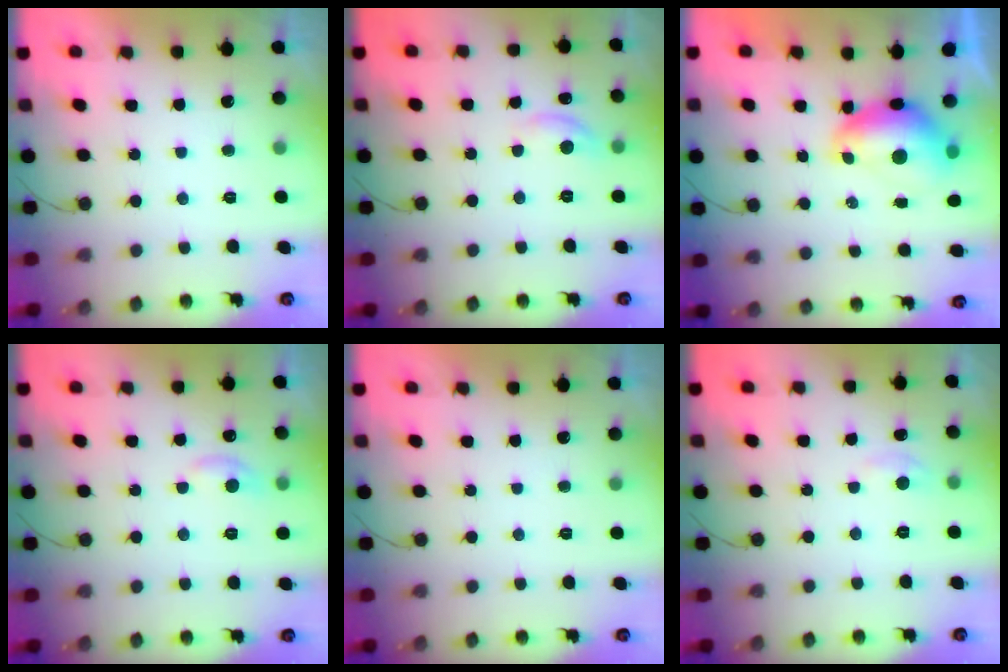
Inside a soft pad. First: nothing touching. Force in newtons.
{"total": 8.0, "press": 8.0, "slide": 0.6}
{"total": 8.1, "press": 8.0, "slide": 1.0}
{"total": 5.7, "press": 5.7, "slide": 0.8}
{"total": 0.0}
{"total": 3.3, "press": 3.3, "slide": 0.4}